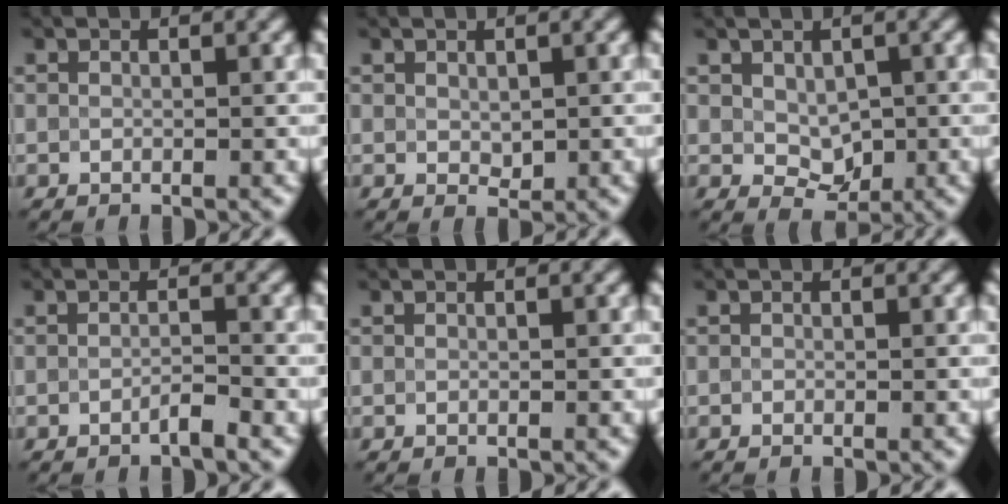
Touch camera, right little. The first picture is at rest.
{"total": 1.1, "force": [0.1, 0.7, 0.7], "torque": [-0.012, -0.006, 0.009]}
{"total": 2.9, "force": [0.3, 2.0, 2.1], "torque": [-0.033, -0.007, 0.013]}
{"total": 1.2, "force": [-0.8, 0.1, 0.9], "torque": [-0.016, 0.001, -0.015]}
{"total": 0.0}
{"total": 0.0}